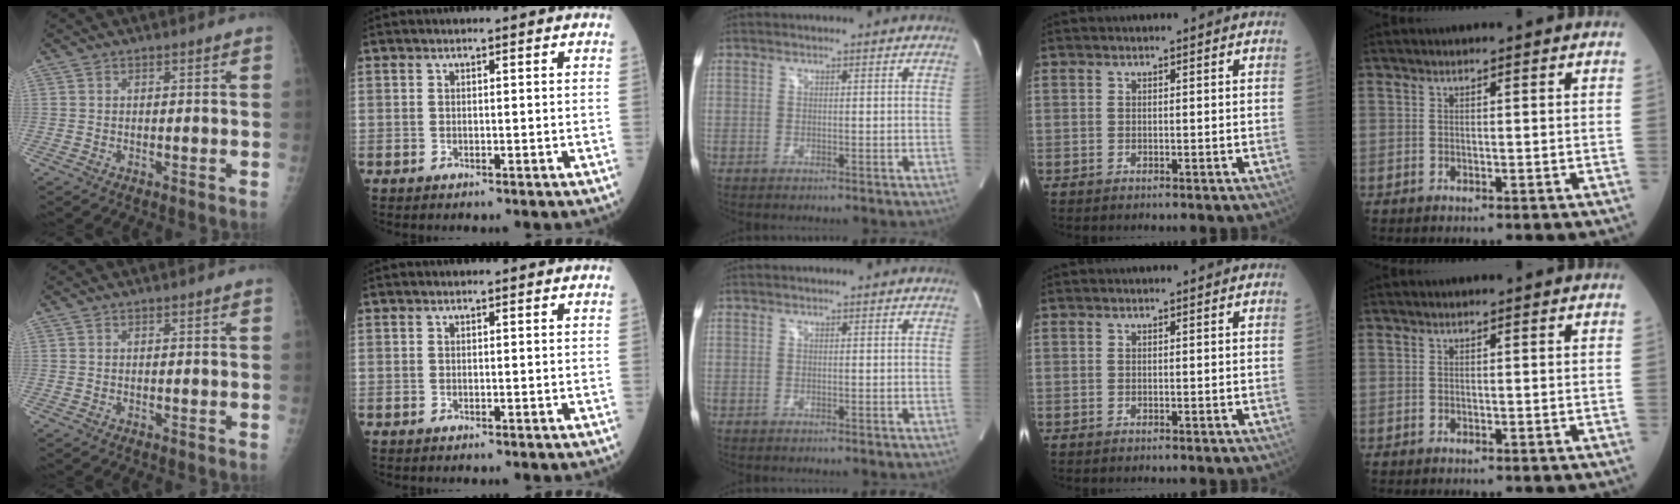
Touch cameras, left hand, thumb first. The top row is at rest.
{}